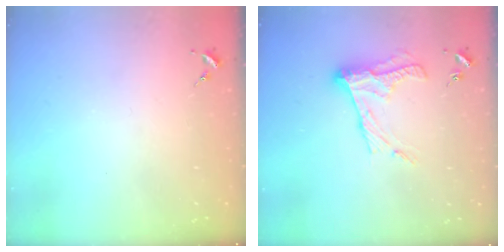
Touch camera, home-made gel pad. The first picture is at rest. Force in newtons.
{"total": 11.8, "press": 11.8, "slide": 0.9}